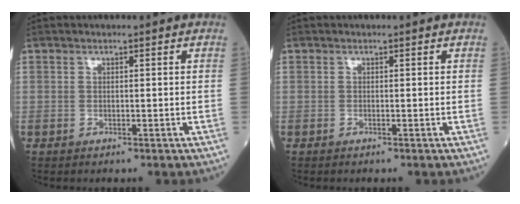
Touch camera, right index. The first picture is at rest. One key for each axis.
{"total": 0.0}